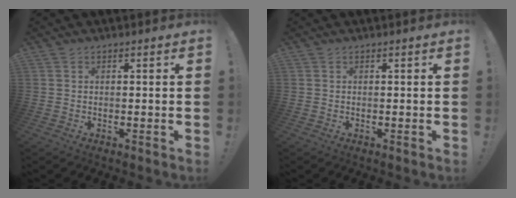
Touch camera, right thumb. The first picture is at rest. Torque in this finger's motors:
{"motor_torque": [0.00, 0.00, 0.03, 0.02, 0.01]}